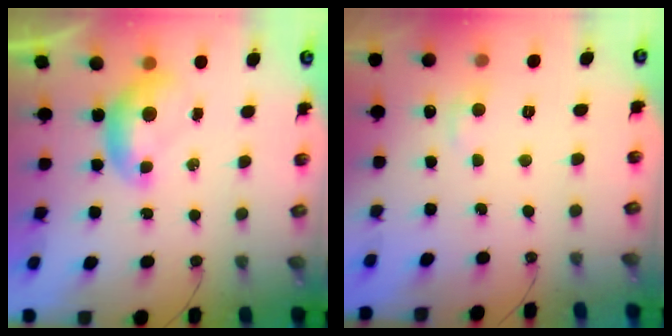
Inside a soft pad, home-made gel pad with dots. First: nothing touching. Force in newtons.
{"total": 0.9, "press": 0.5, "slide": 0.8}